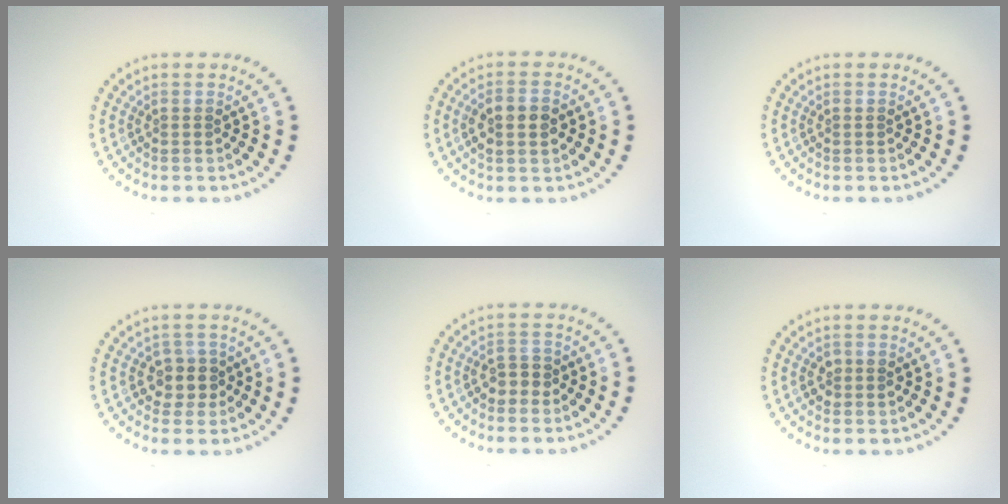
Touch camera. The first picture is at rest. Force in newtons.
{"total": 2.8, "press": 2.8, "slide": 0.4}
{"total": 0.0}
{"total": 2.3, "press": 2.2, "slide": 0.9}
{"total": 1.8, "press": 1.7, "slide": 0.6}
{"total": 1.3, "press": 1.3, "slide": 0.1}